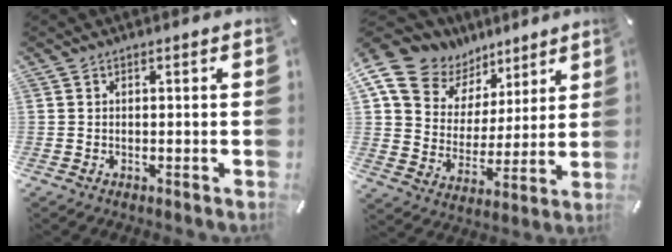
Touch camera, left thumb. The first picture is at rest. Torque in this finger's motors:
{"motor_torque": [0.72, 0.37, 0.34, -0.24, 0.15]}